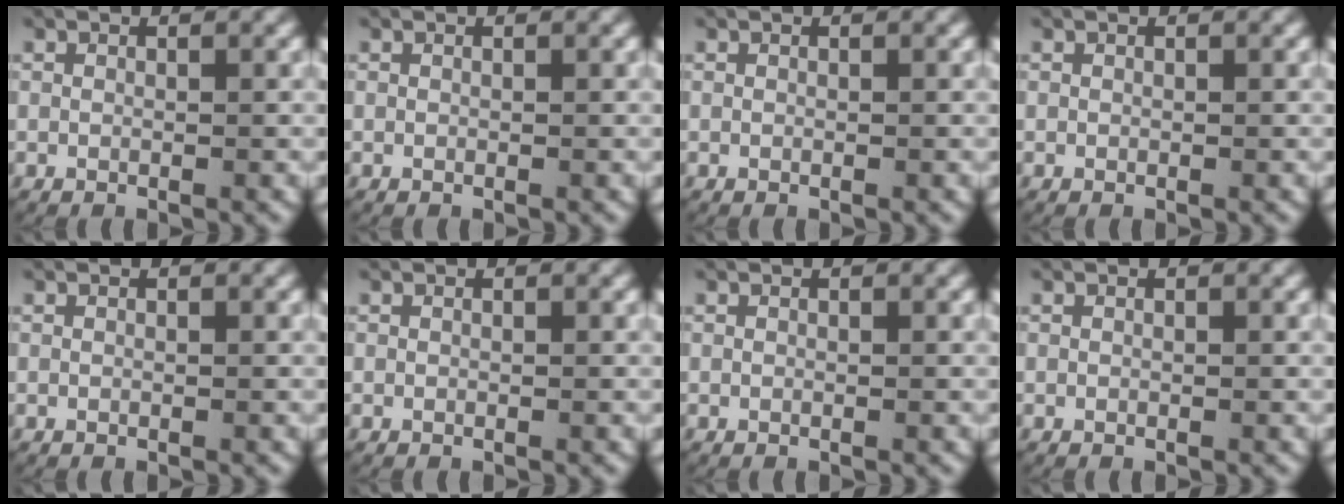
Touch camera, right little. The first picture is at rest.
{"total": 0.0}
{"total": 0.0}
{"total": 0.0}
{"total": 0.0}
{"total": 0.0}
{"total": 0.0}
{"total": 0.0}